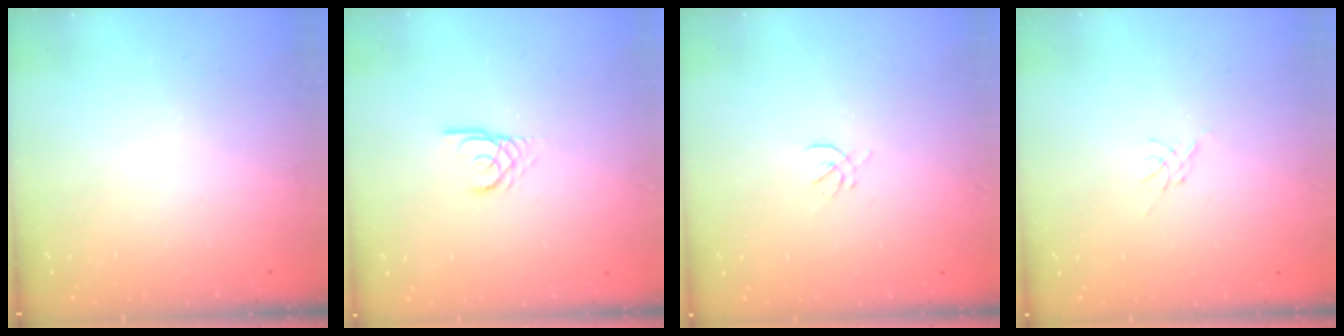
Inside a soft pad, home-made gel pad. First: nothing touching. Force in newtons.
{"total": 2.9, "press": 2.9, "slide": 0.2}
{"total": 1.6, "press": 1.5, "slide": 0.6}
{"total": 0.0}